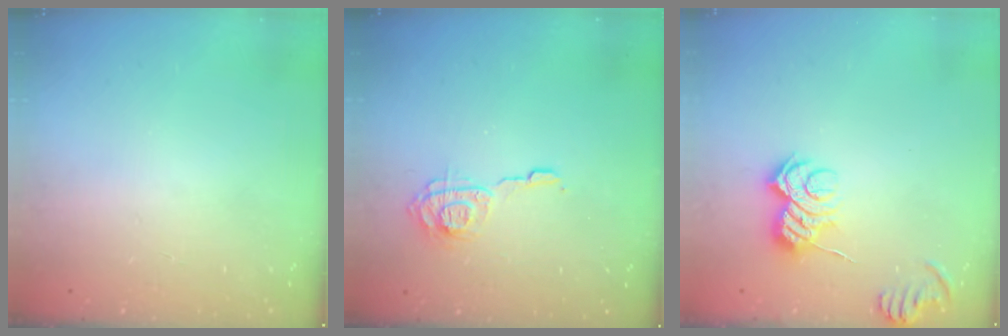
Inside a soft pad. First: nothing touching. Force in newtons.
{"total": 9.5, "press": 9.4, "slide": 0.6}
{"total": 8.3, "press": 8.2, "slide": 0.8}